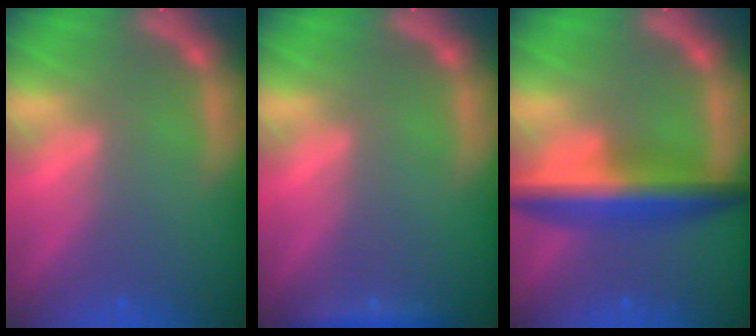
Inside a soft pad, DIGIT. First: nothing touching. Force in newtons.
{"total": 1.4}
{"total": 7.0}